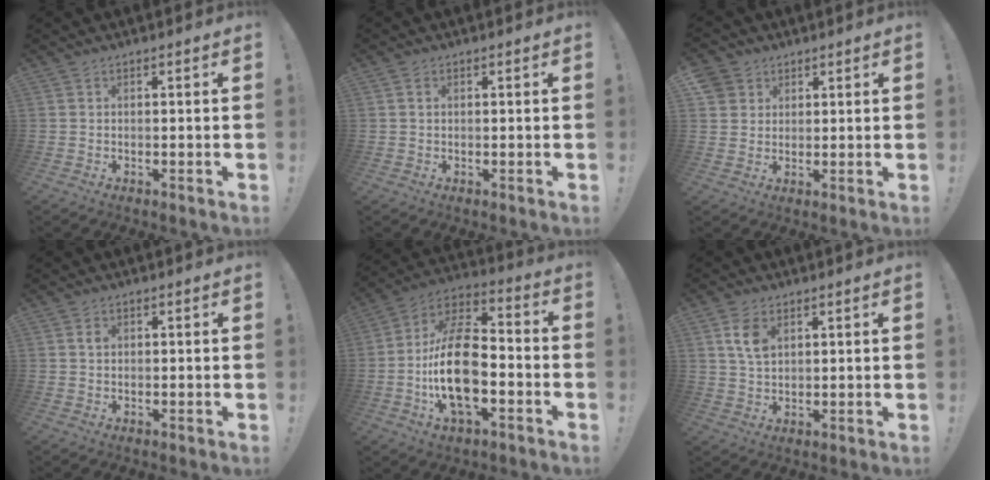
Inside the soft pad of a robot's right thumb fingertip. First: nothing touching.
{"total": 0.9, "force": [0.3, 0.7, 0.5], "torque": [-0.007, 0.003, 0.004]}
{"total": 4.8, "force": [2.6, 4.0, 0.6], "torque": [-0.012, -0.016, 0.051]}
{"total": 1.3, "force": [0.3, 0.9, 0.8], "torque": [-0.022, 0.009, 0.007]}
{"total": 20.7, "force": [-4.2, 11.0, 17.0], "torque": [-0.330, 0.017, -0.070]}
{"total": 6.9, "force": [2.8, 4.4, 4.5], "torque": [-0.073, -0.005, 0.054]}